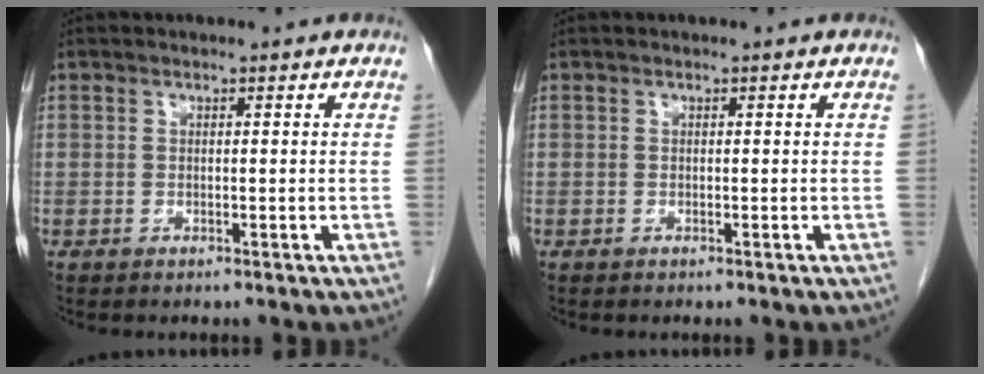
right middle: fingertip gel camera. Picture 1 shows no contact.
{"total": 0.0}